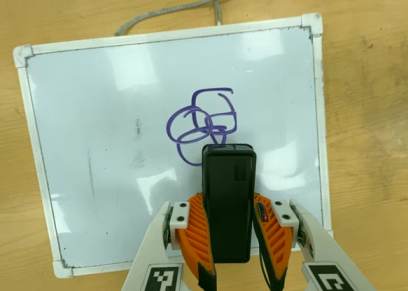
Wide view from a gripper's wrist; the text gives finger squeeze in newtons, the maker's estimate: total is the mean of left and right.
{"total": 9.0, "left": 7.2, "right": 10.9}